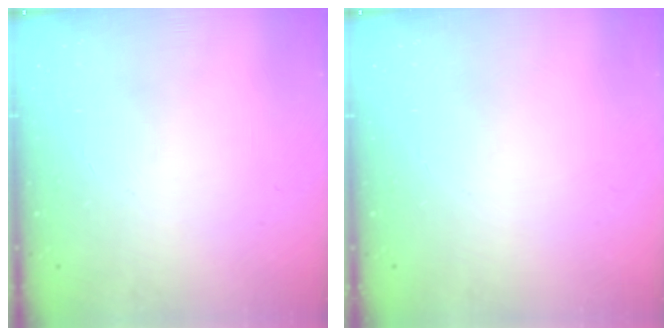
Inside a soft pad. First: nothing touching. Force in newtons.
{"total": 0.0}